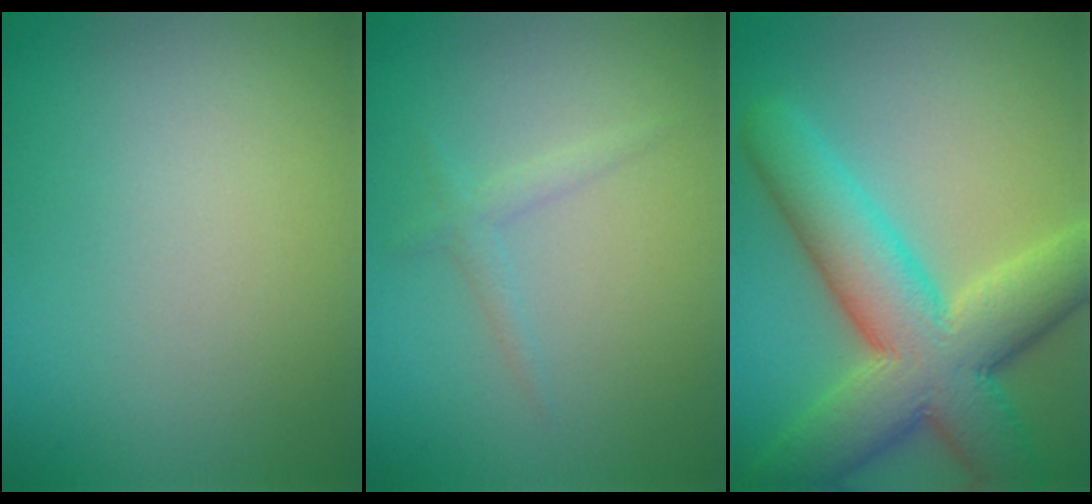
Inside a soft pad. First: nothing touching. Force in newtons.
{"total": 1.3, "press": 1.3, "slide": 0.1}
{"total": 11.5, "press": 11.5, "slide": 0.8}